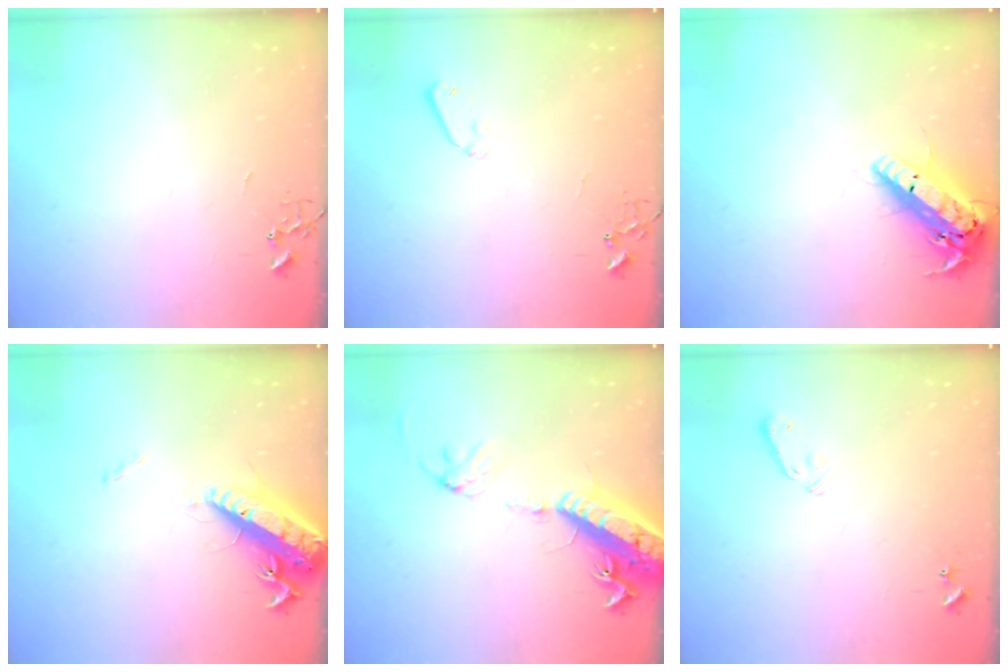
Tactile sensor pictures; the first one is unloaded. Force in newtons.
{"total": 4.2, "press": 4.2, "slide": 0.7}
{"total": 18.4, "press": 18.1, "slide": 3.2}
{"total": 16.7, "press": 16.2, "slide": 4.1}
{"total": 18.2, "press": 17.7, "slide": 4.2}
{"total": 4.1, "press": 4.1, "slide": 0.6}